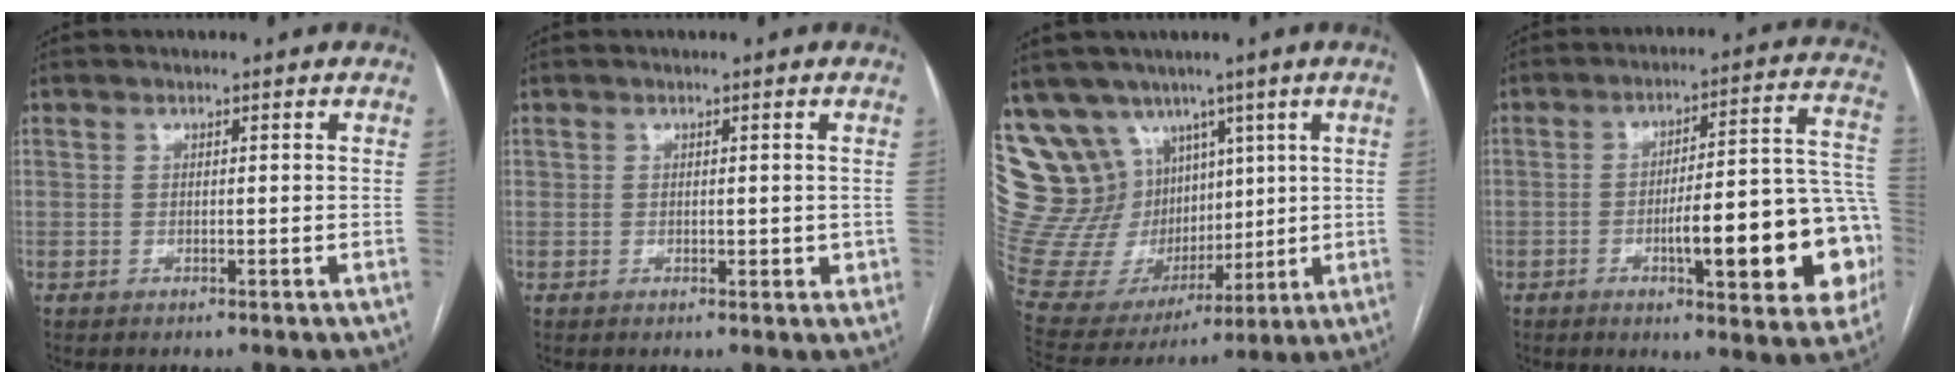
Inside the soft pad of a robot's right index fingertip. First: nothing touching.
{"total": 1.8, "force": [0.3, 1.3, 1.1], "torque": [-0.011, 0.002, 0.006]}
{"total": 21.3, "force": [11.2, 16.0, 8.6], "torque": [-0.191, 0.066, 0.237]}
{"total": 19.9, "force": [-5.2, 3.7, 18.9], "torque": [-0.171, 0.034, -0.056]}